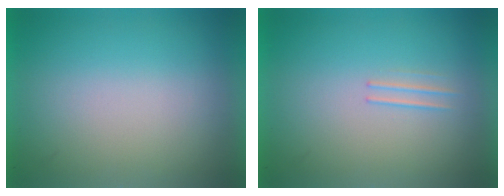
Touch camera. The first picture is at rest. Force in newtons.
{"total": 1.2}